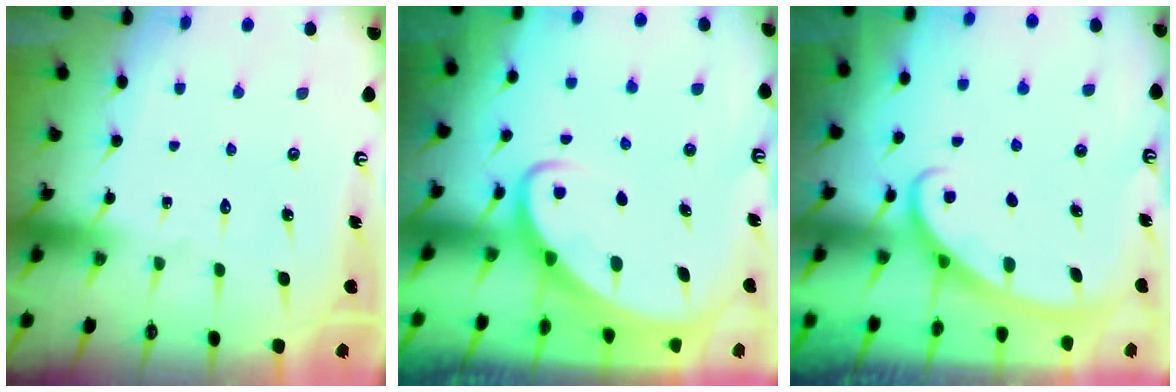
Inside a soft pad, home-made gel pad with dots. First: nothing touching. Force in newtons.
{"total": 2.8, "press": 2.8, "slide": 0.3}
{"total": 2.8, "press": 2.8, "slide": 0.4}